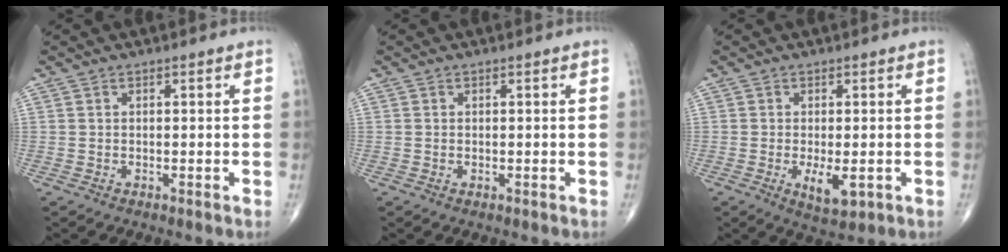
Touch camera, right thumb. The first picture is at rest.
{"total": 0.0}
{"total": 4.9, "force": [-1.3, 2.0, 4.3], "torque": [-0.066, -0.011, -0.013]}